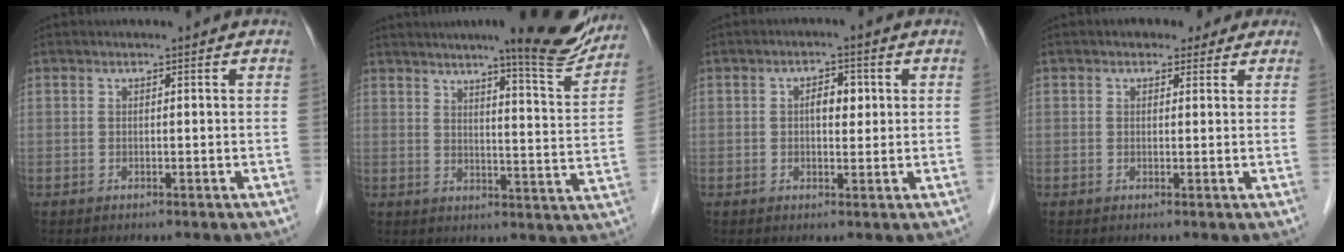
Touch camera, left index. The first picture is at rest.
{"total": 13.6, "force": [11.4, 0.4, 7.4], "torque": [-0.083, -0.020, 0.137]}
{"total": 3.1, "force": [0.5, 1.6, 2.6], "torque": [-0.041, 0.009, 0.008]}
{"total": 3.7, "force": [2.5, 2.5, 1.2], "torque": [-0.006, 0.020, 0.029]}